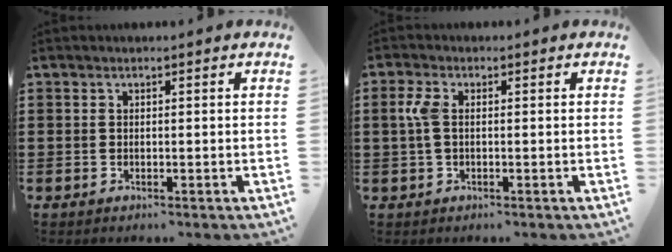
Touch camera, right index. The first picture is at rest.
{"total": 3.4, "force": [0.3, 1.6, 2.9], "torque": [-0.084, 0.000, -0.004]}